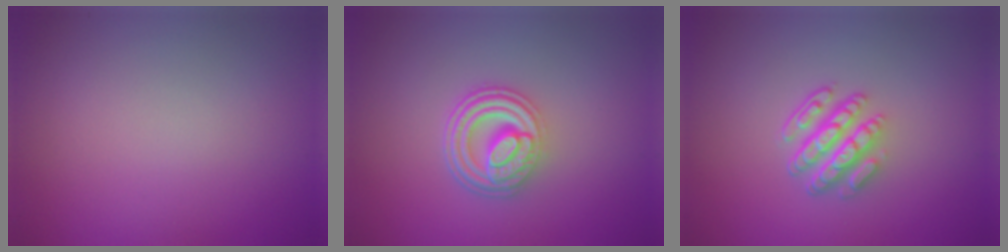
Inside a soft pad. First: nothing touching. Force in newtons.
{"total": 4.7, "press": 3.5, "slide": 3.0}
{"total": 4.7, "press": 3.4, "slide": 3.2}